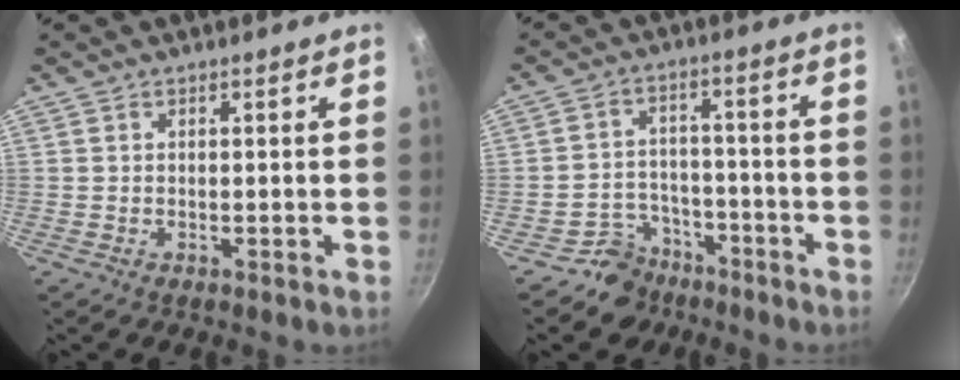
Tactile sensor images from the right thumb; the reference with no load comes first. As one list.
[{"total": 6.3, "force": [-4.5, 4.4, 0.6], "torque": [0.011, 0.050, -0.076]}]